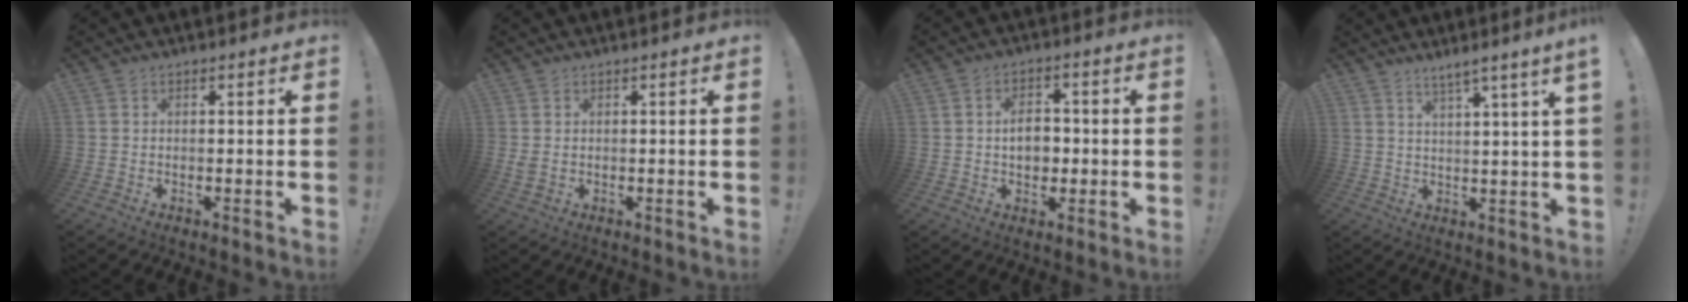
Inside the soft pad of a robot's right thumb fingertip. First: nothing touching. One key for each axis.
{"total": 1.4, "fx": 0.4, "fy": 0.9, "fz": 1.0, "tx": -0.012, "ty": 0.001, "tz": 0.007}
{"total": 7.2, "fx": 0.0, "fy": 5.5, "fz": 4.6, "tx": -0.061, "ty": 0.009, "tz": -0.001}
{"total": 5.1, "fx": 3.2, "fy": -1.0, "fz": 3.9, "tx": -0.061, "ty": -0.020, "tz": 0.049}